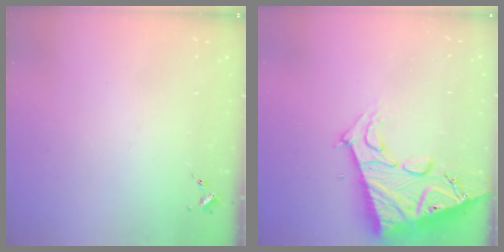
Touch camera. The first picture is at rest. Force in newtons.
{"total": 20.6, "press": 20.5, "slide": 2.0}